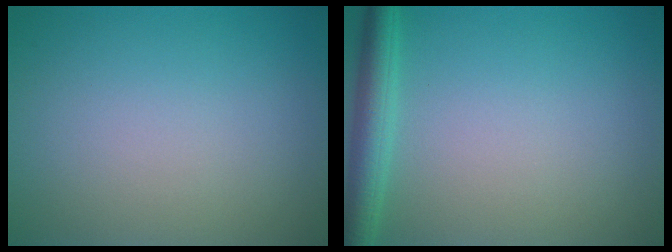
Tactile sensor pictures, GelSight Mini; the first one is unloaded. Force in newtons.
{"total": 3.2, "press": 3.2, "slide": 0.2}